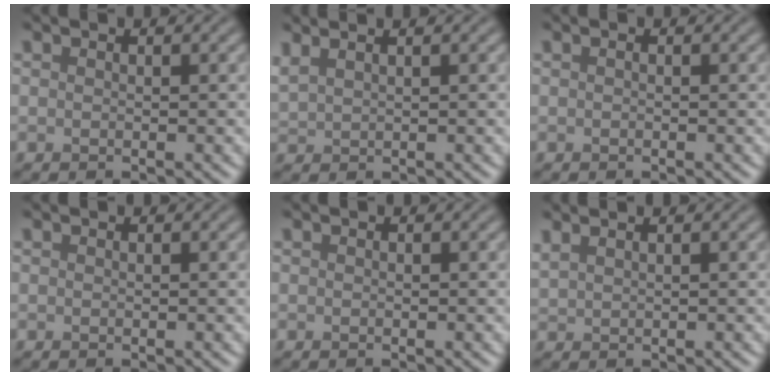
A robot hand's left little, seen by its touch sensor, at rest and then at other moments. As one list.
[{"total": 1.7, "force": [1.3, 0.5, 1.1], "torque": [-0.034, 0.010, 0.032]}, {"total": 0.0}, {"total": 0.0}, {"total": 0.0}, {"total": 1.1, "force": [1.0, 0.1, 0.5], "torque": [-0.018, 0.007, 0.025]}]